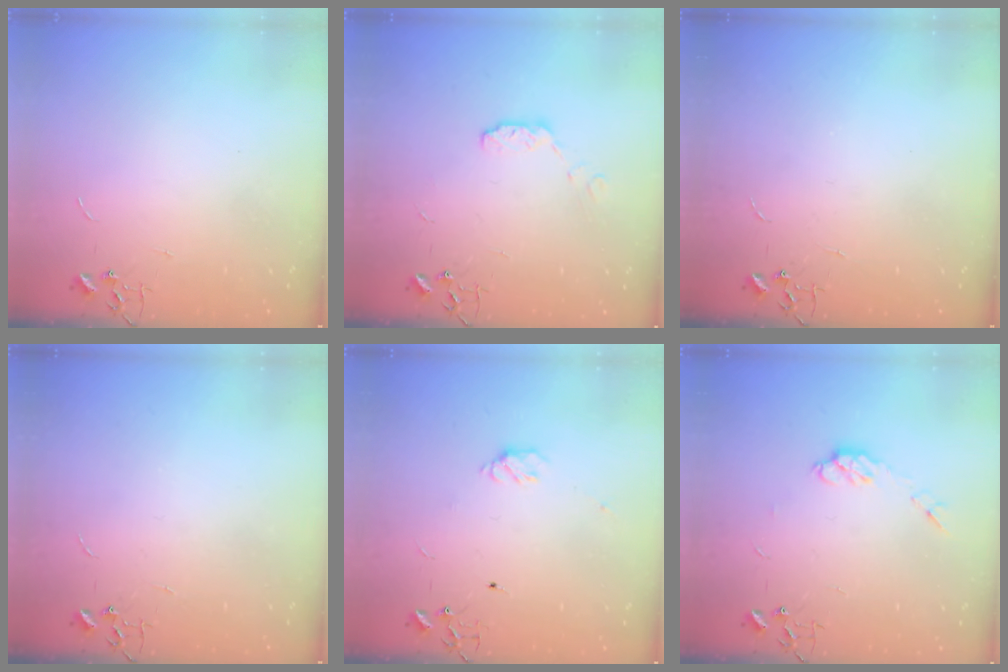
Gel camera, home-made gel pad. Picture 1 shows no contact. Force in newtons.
{"total": 5.8, "press": 5.8, "slide": 0.1}
{"total": 0.0}
{"total": 0.0}
{"total": 3.4, "press": 3.4, "slide": 0.7}
{"total": 6.3, "press": 6.3, "slide": 0.2}